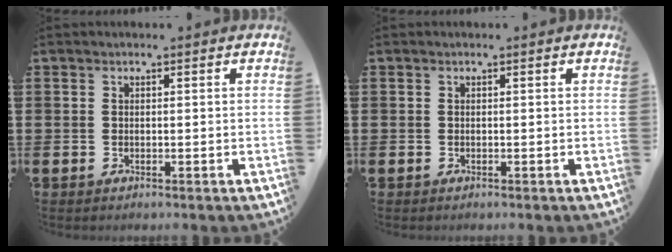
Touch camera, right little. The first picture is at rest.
{"total": 0.0}